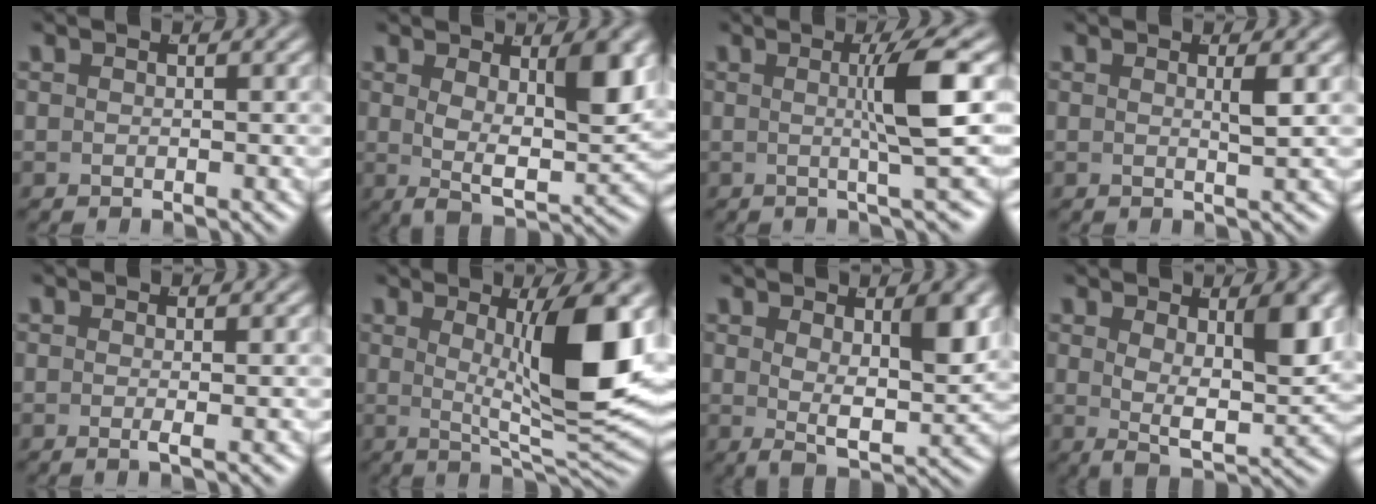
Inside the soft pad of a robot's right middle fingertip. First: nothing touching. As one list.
[{"total": 6.1, "force": [1.0, 2.1, 5.7], "torque": [-0.093, -0.023, 0.027]}, {"total": 4.4, "force": [0.2, -1.1, 4.3], "torque": [-0.071, -0.001, 0.001]}, {"total": 1.5, "force": [0.4, -0.8, 1.2], "torque": [-0.018, -0.007, 0.009]}, {"total": 1.1, "force": [-0.2, -0.6, 0.9], "torque": [-0.017, -0.004, -0.005]}, {"total": 9.2, "force": [1.4, 1.5, 9.0], "torque": [-0.135, -0.008, 0.029]}, {"total": 4.5, "force": [1.1, 1.0, 4.2], "torque": [-0.069, -0.026, 0.031]}, {"total": 5.6, "force": [1.2, 1.6, 5.2], "torque": [-0.086, -0.023, 0.031]}]